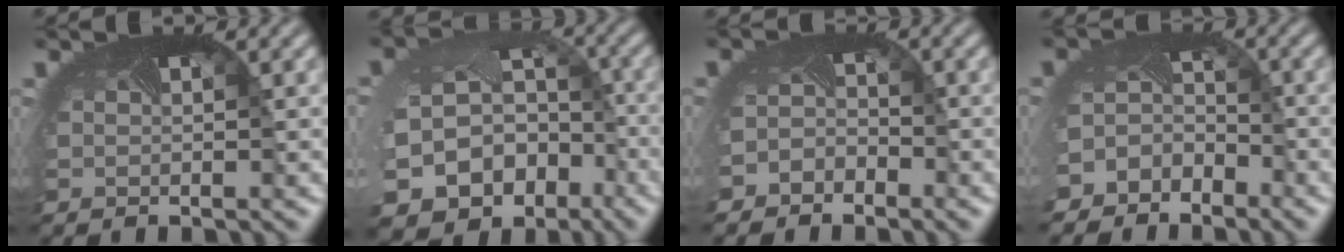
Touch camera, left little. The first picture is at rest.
{"total": 16.5, "force": [-7.7, 13.0, 6.5], "torque": [-0.143, -0.076, -0.098]}
{"total": 2.4, "force": [-2.0, 1.1, -0.7], "torque": [0.003, -0.009, -0.042]}
{"total": 4.2, "force": [-3.3, 2.5, -0.4], "torque": [0.003, -0.004, -0.054]}